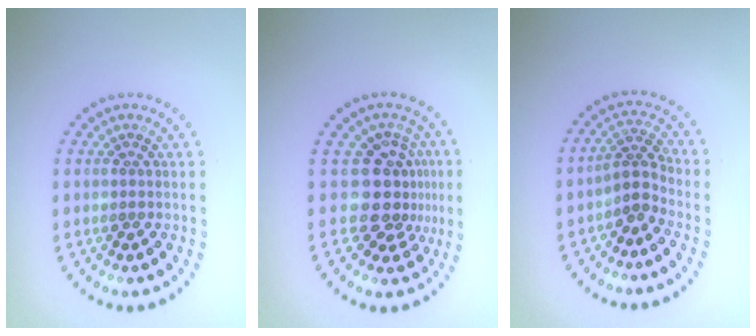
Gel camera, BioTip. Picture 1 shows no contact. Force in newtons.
{"total": 4.2, "press": 3.1, "slide": 2.9}
{"total": 2.5, "press": 1.8, "slide": 1.7}